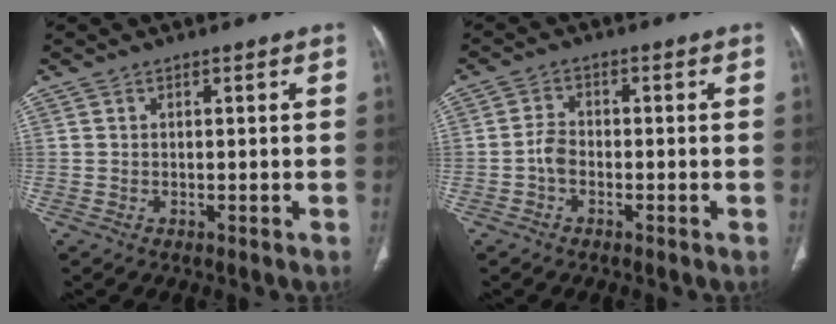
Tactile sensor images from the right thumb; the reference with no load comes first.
{"total": 2.7, "force": [-1.1, 1.8, 1.8], "torque": [-0.031, 0.012, -0.026]}